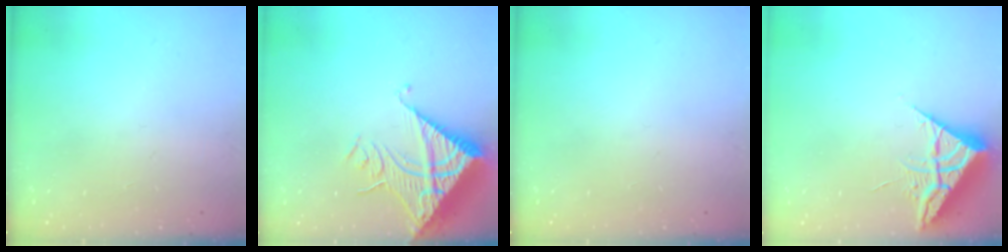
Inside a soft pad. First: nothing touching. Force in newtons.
{"total": 16.2, "press": 16.1, "slide": 2.1}
{"total": 0.0}
{"total": 6.9, "press": 6.9, "slide": 0.4}